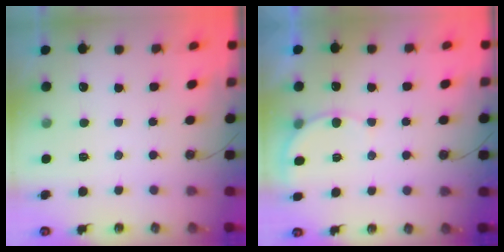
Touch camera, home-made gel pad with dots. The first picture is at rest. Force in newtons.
{"total": 5.5, "press": 5.4, "slide": 0.7}